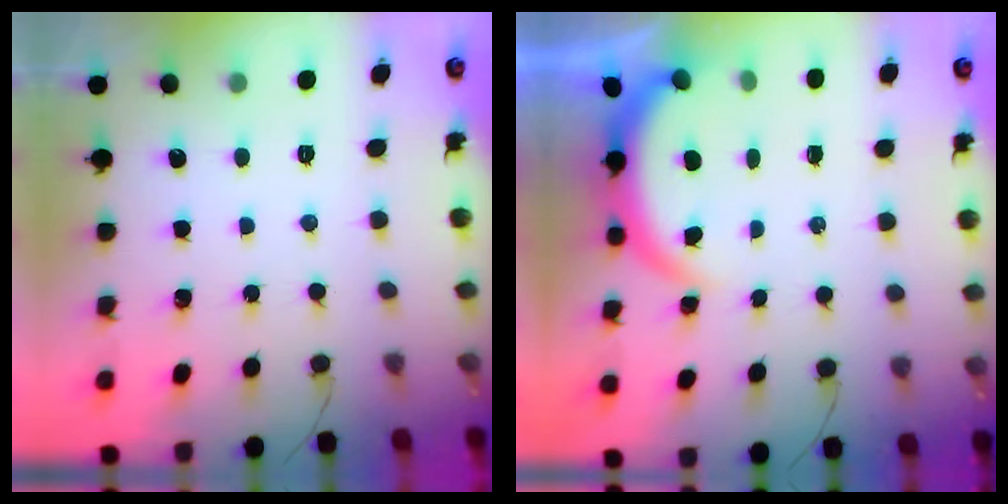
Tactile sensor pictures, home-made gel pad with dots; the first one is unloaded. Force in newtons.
{"total": 3.7, "press": 3.7, "slide": 0.1}